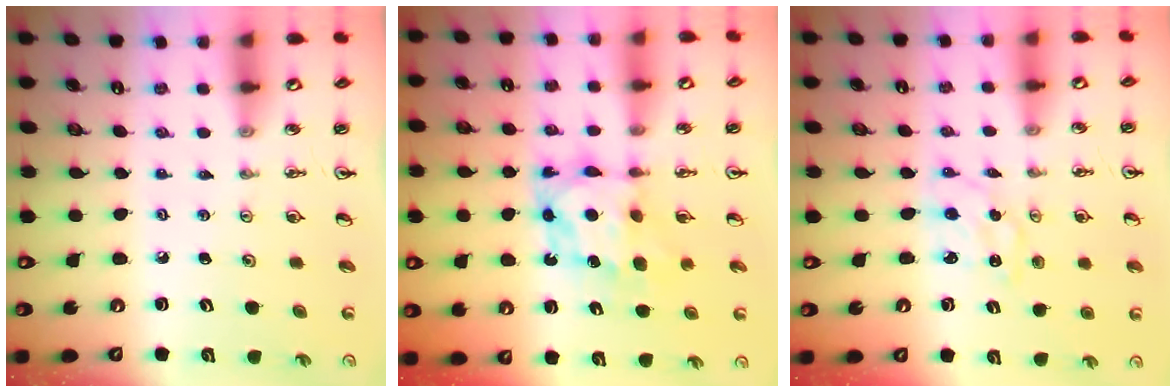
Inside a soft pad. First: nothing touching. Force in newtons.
{"total": 6.9, "press": 6.9, "slide": 0.5}
{"total": 2.0, "press": 2.0, "slide": 0.2}